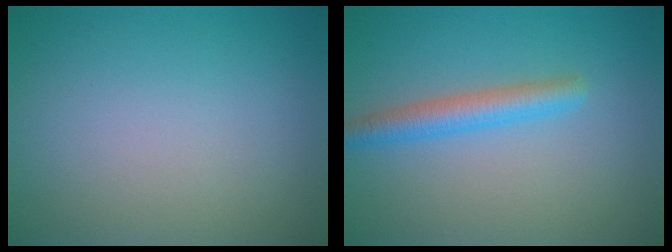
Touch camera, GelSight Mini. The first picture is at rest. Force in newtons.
{"total": 2.8, "press": 2.8, "slide": 0.0}